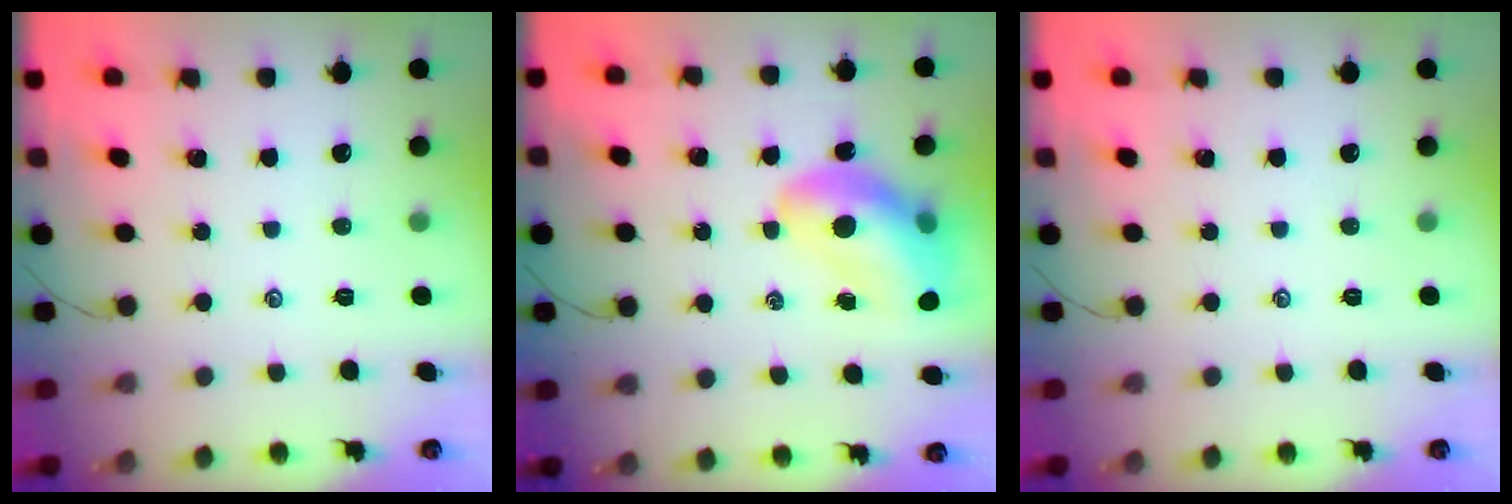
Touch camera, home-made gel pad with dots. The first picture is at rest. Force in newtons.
{"total": 14.6, "press": 14.0, "slide": 3.9}
{"total": 0.0}